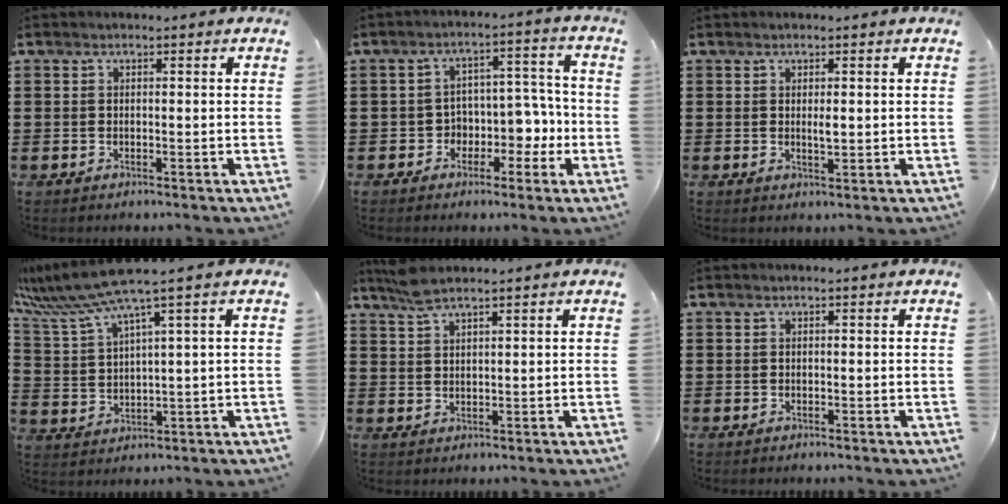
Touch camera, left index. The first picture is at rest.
{"total": 5.3, "force": [-1.5, 4.6, 2.1], "torque": [-0.048, 0.005, -0.031]}
{"total": 1.7, "force": [0.2, 0.4, 1.6], "torque": [-0.030, 0.000, 0.003]}
{"total": 6.9, "force": [5.2, -0.4, 4.5], "torque": [-0.124, -0.035, 0.083]}
{"total": 3.6, "force": [3.0, 0.5, 2.0], "torque": [-0.046, 0.000, 0.055]}
{"total": 0.0}